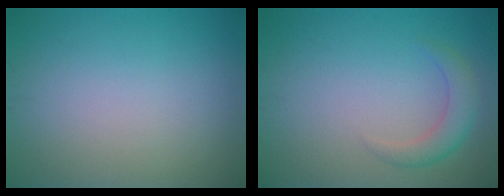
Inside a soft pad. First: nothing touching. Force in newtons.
{"total": 2.4, "press": 2.4, "slide": 0.1}